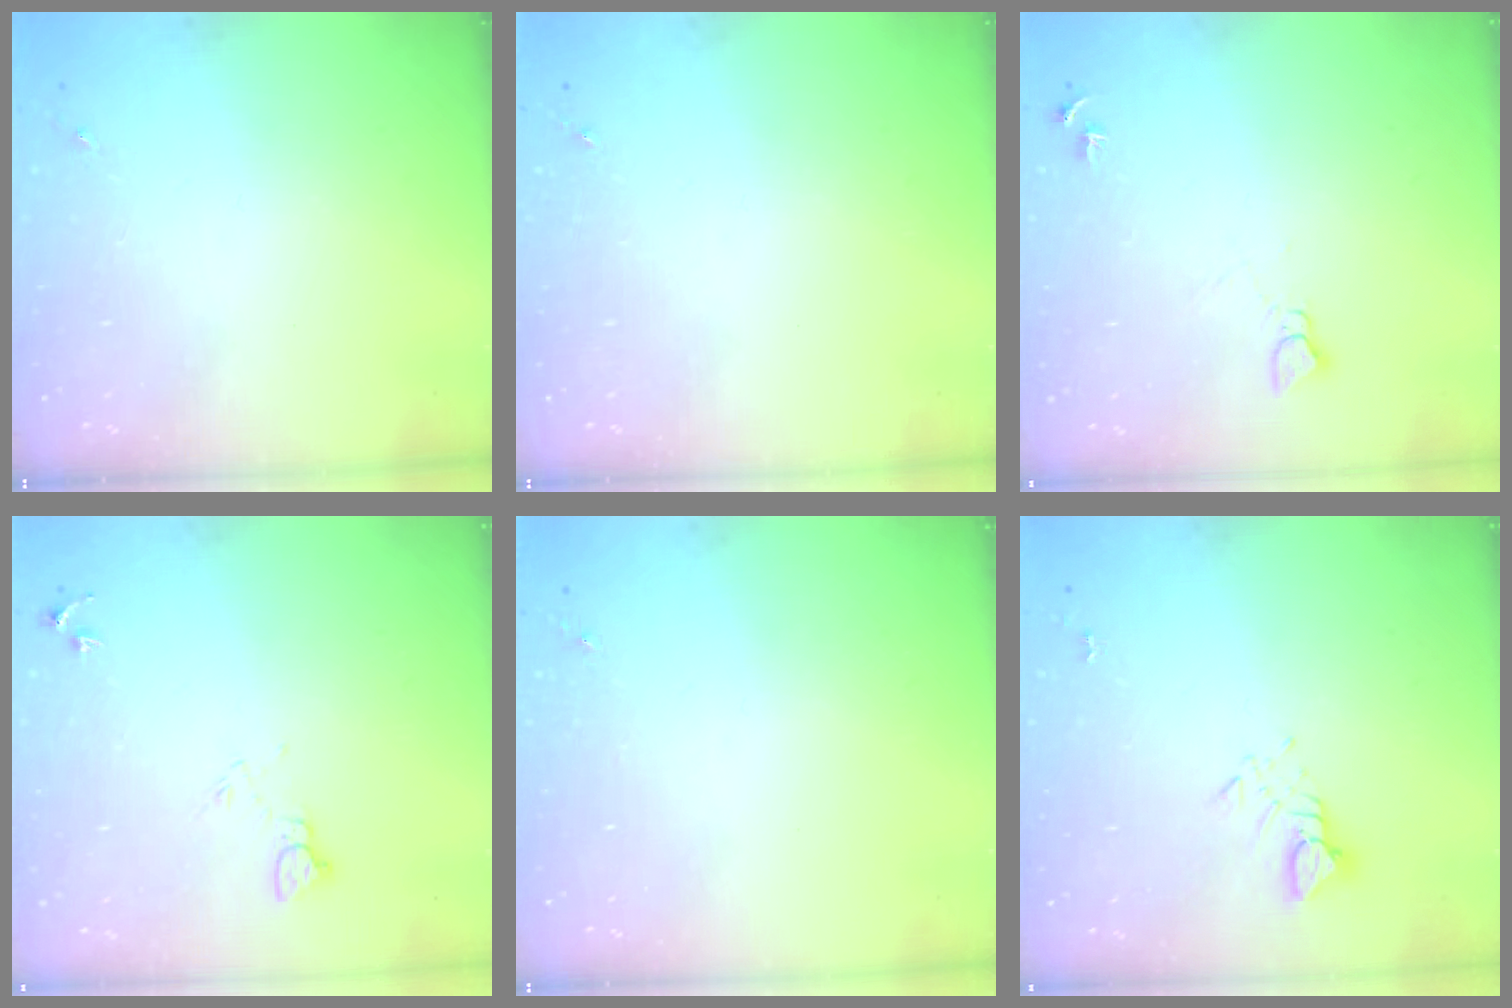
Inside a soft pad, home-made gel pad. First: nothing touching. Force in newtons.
{"total": 0.0}
{"total": 5.2, "press": 5.2, "slide": 0.6}
{"total": 5.6, "press": 5.6, "slide": 0.6}
{"total": 0.0}
{"total": 3.1, "press": 3.1, "slide": 0.2}